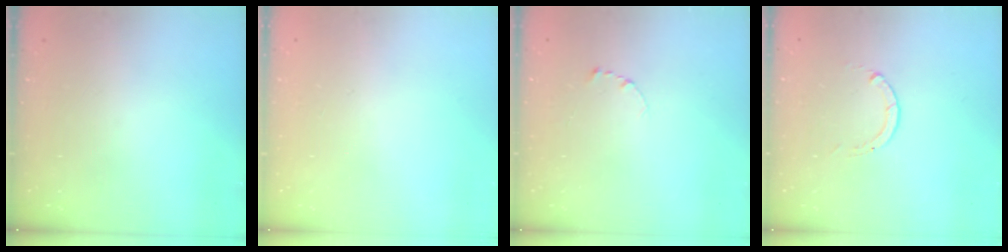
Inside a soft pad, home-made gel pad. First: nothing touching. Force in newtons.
{"total": 2.6, "press": 2.6, "slide": 0.2}
{"total": 2.3, "press": 2.3, "slide": 0.2}
{"total": 0.0}